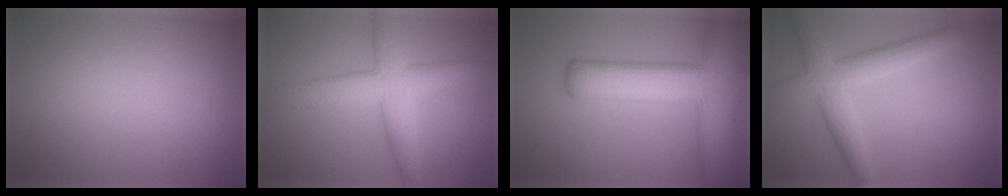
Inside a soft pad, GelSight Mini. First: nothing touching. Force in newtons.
{"total": 5.9, "press": 5.9, "slide": 0.1}
{"total": 11.0, "press": 11.0, "slide": 0.6}
{"total": 5.1, "press": 5.1, "slide": 0.1}